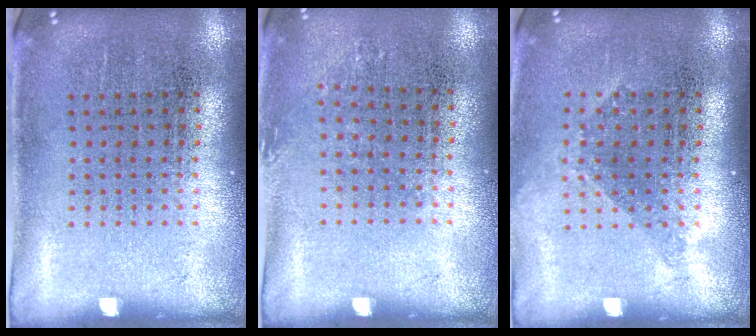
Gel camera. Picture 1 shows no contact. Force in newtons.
{"total": 0.7, "press": 0.6, "slide": 0.3}
{"total": 1.1, "press": 0.9, "slide": 0.7}